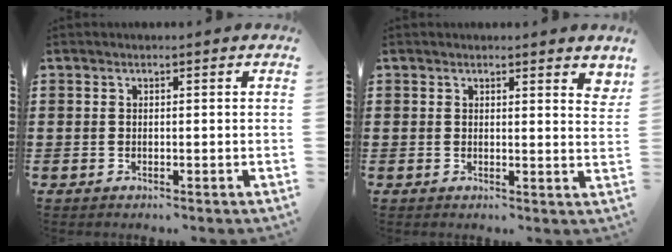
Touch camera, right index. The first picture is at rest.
{"total": 1.5, "force": [1.4, 0.1, 0.6], "torque": [0.000, -0.006, 0.023]}